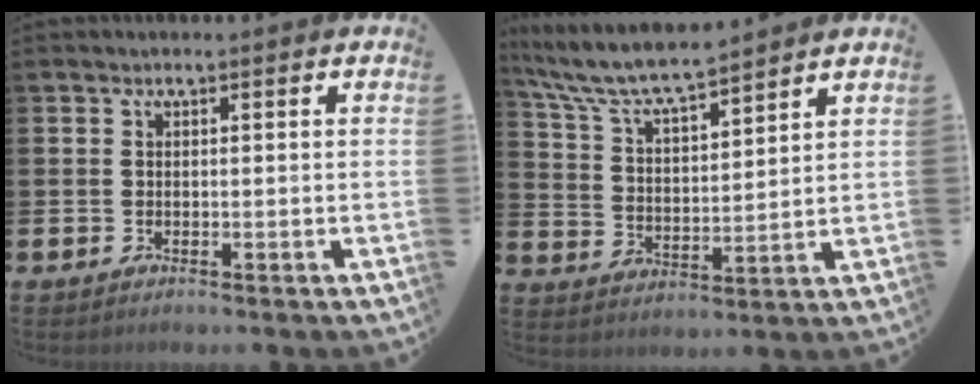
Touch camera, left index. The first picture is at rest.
{"total": 7.6, "force": [7.2, 0.8, 2.5], "torque": [-0.080, -0.044, 0.125]}